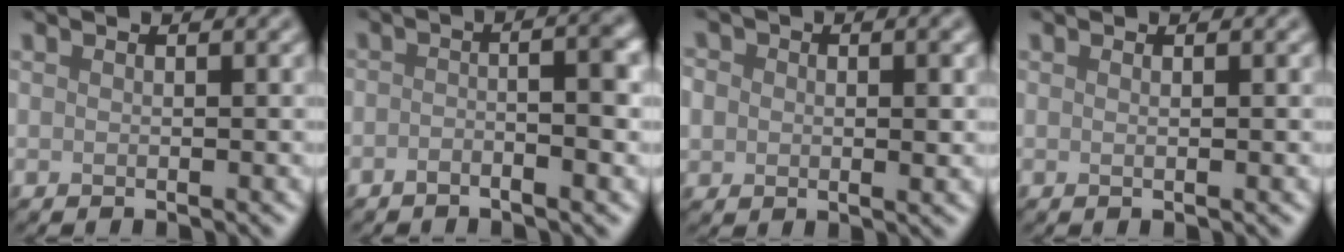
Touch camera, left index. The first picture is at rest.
{"total": 3.9, "force": [-1.4, 1.0, 3.5], "torque": [-0.054, 0.006, -0.028]}
{"total": 3.8, "force": [0.4, 3.0, 2.3], "torque": [-0.027, 0.003, -0.002]}
{"total": 0.7, "force": [0.2, 0.3, 0.6], "torque": [-0.004, 0.000, -0.002]}